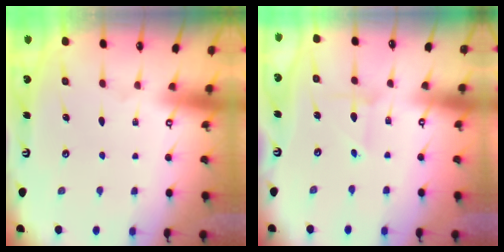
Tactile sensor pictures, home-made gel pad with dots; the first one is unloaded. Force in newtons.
{"total": 1.9, "press": 1.9, "slide": 0.3}